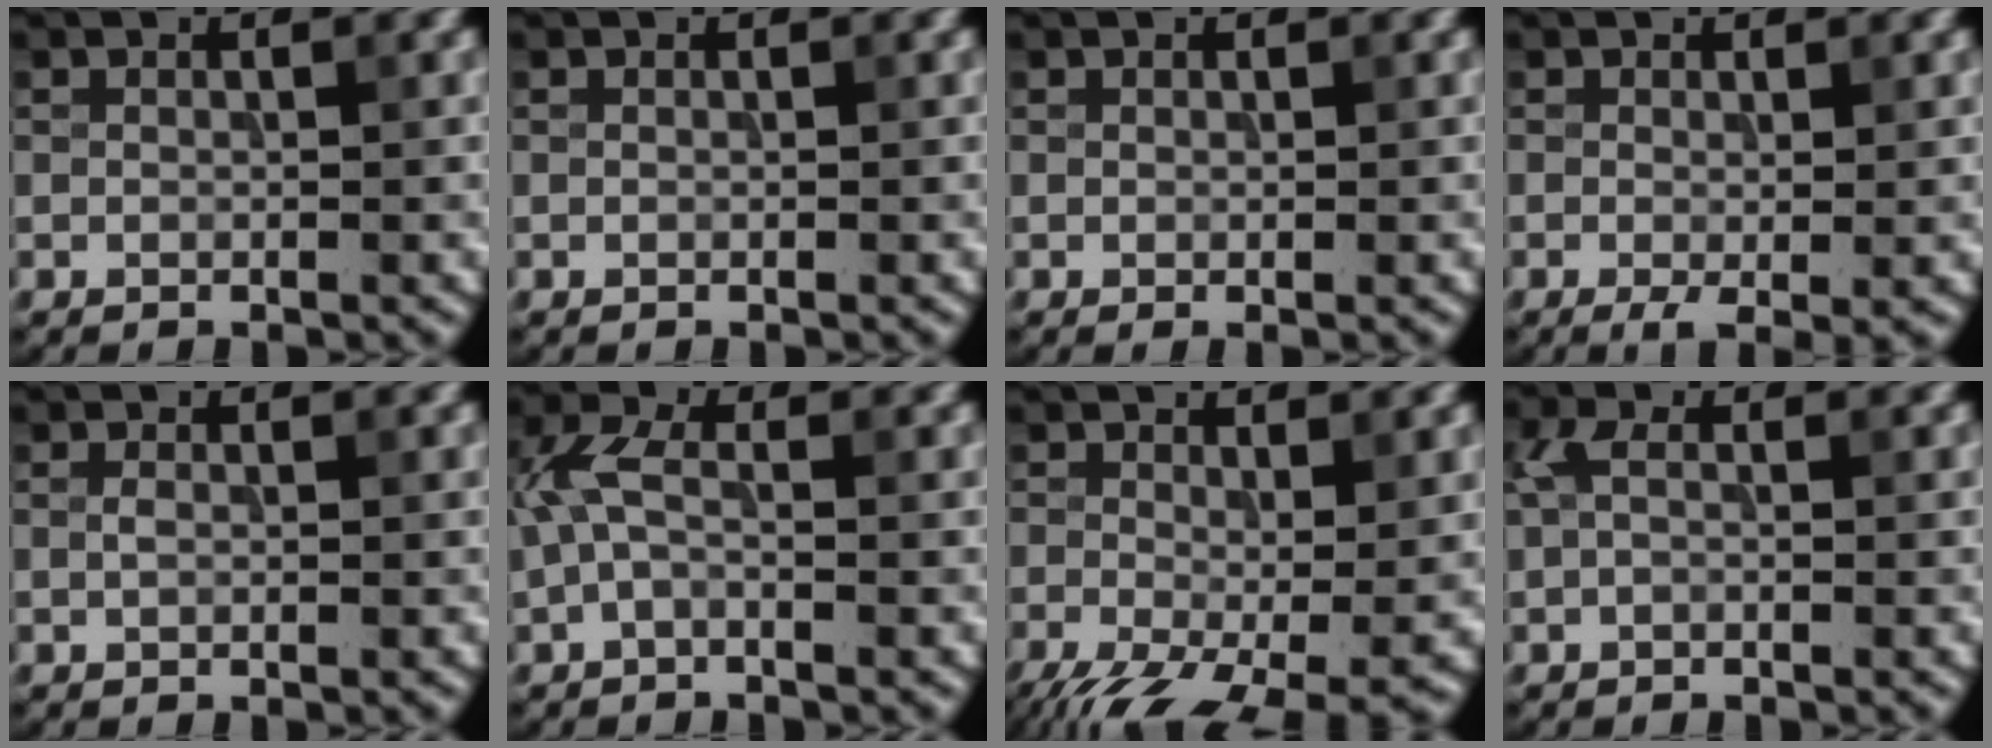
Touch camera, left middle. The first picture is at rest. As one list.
[{"total": 0.0}, {"total": 0.0}, {"total": 1.8, "force": [-0.4, 0.3, 1.7], "torque": [-0.030, -0.013, -0.007]}, {"total": 0.7, "force": [0.0, 0.4, 0.6], "torque": [-0.016, 0.000, 0.000]}, {"total": 3.1, "force": [-0.2, 1.5, 2.6], "torque": [-0.064, 0.012, -0.012]}, {"total": 8.6, "force": [-3.8, 3.5, 6.9], "torque": [-0.134, -0.037, -0.060]}, {"total": 1.7, "force": [0.1, 0.8, 1.5], "torque": [-0.035, 0.006, -0.003]}]